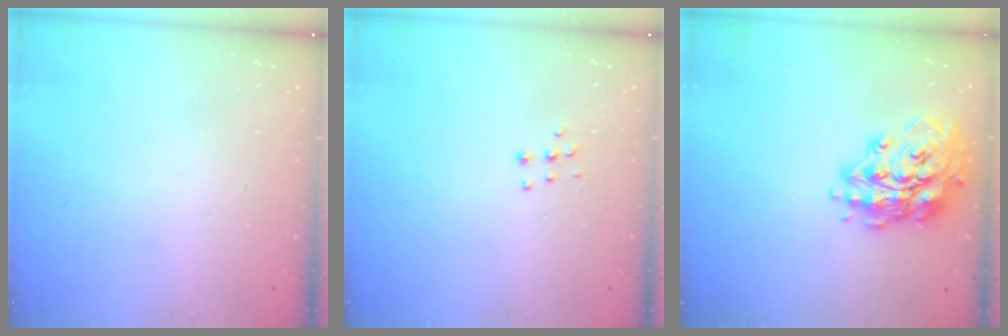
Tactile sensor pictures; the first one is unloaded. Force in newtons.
{"total": 3.7, "press": 3.7, "slide": 0.2}
{"total": 16.1, "press": 15.9, "slide": 2.1}